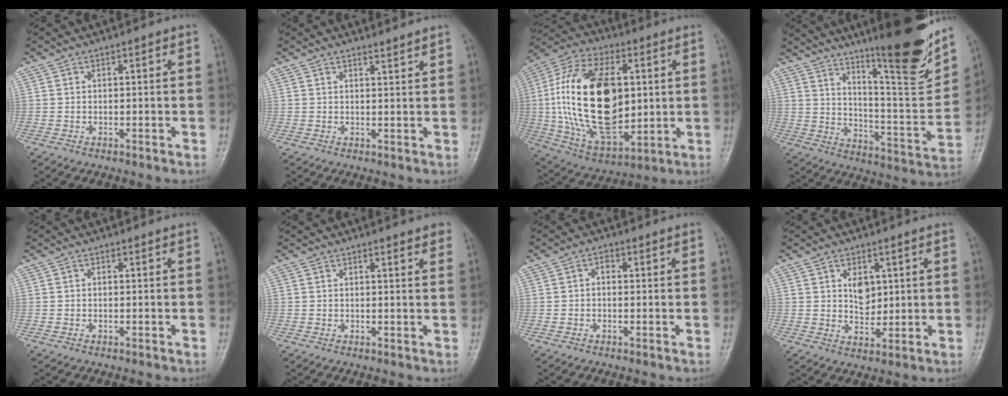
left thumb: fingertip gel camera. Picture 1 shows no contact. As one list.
[{"total": 1.6, "force": [1.5, -0.3, 0.2], "torque": [-0.002, -0.018, 0.024]}, {"total": 27.1, "force": [2.5, 15.3, 22.2], "torque": [-0.406, -0.009, 0.050]}, {"total": 22.2, "force": [15.6, 3.0, 15.6], "torque": [-0.205, -0.091, 0.244]}, {"total": 0.0}, {"total": 2.8, "force": [2.4, 0.4, 1.3], "torque": [-0.011, -0.009, 0.021]}, {"total": 1.4, "force": [0.2, 0.9, 1.0], "torque": [-0.004, 0.005, -0.002]}, {"total": 4.8, "force": [1.7, 3.0, 3.3], "torque": [-0.037, -0.015, 0.032]}]